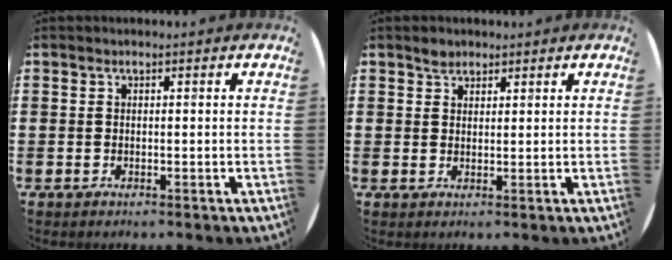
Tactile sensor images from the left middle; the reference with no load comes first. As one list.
[{"total": 1.7, "force": [1.5, 0.8, 0.2], "torque": [0.001, -0.001, 0.028]}]